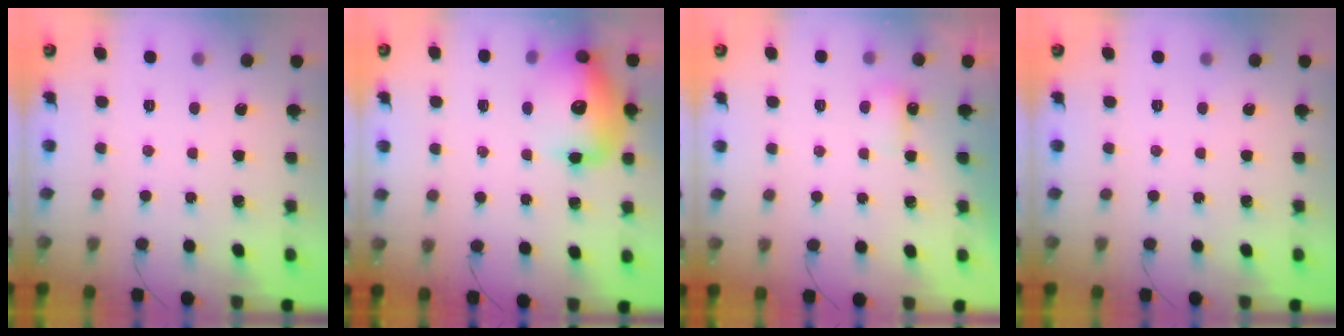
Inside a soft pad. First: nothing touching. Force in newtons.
{"total": 15.7, "press": 15.4, "slide": 3.4}
{"total": 3.4, "press": 3.3, "slide": 0.8}
{"total": 0.0}